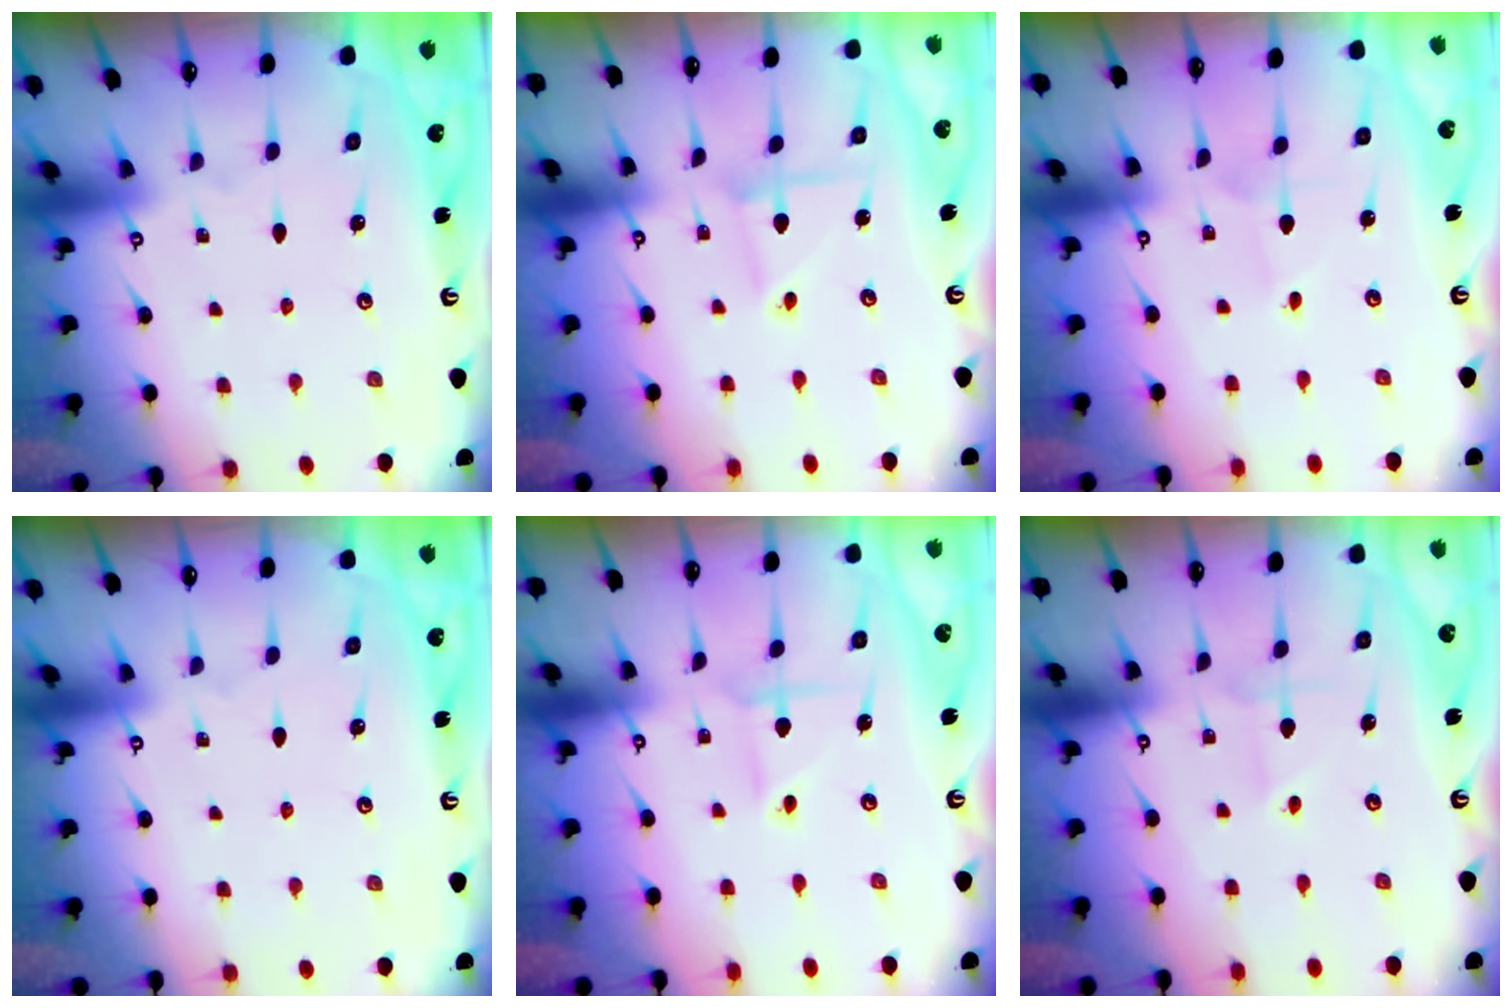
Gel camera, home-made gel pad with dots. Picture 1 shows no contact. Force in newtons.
{"total": 3.4, "press": 3.4, "slide": 0.3}
{"total": 1.2, "press": 1.2, "slide": 0.1}
{"total": 0.0}
{"total": 2.6, "press": 2.6, "slide": 0.3}
{"total": 2.3, "press": 2.3, "slide": 0.1}